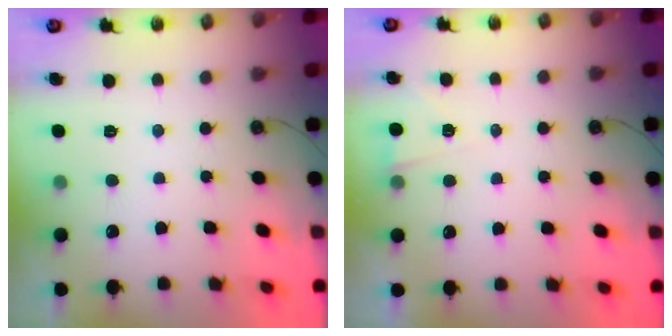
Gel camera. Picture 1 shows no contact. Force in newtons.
{"total": 2.7, "press": 2.3, "slide": 1.5}